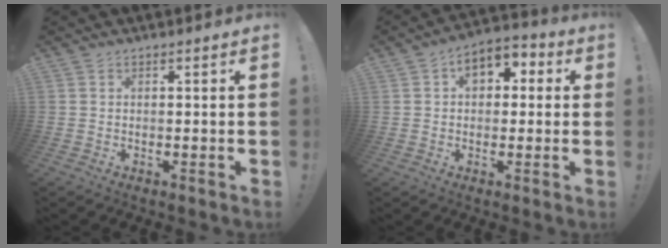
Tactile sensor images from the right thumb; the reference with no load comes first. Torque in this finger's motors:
{"motor_torque": [0.08, 0.43, 0.36, 0.42, 0.09]}